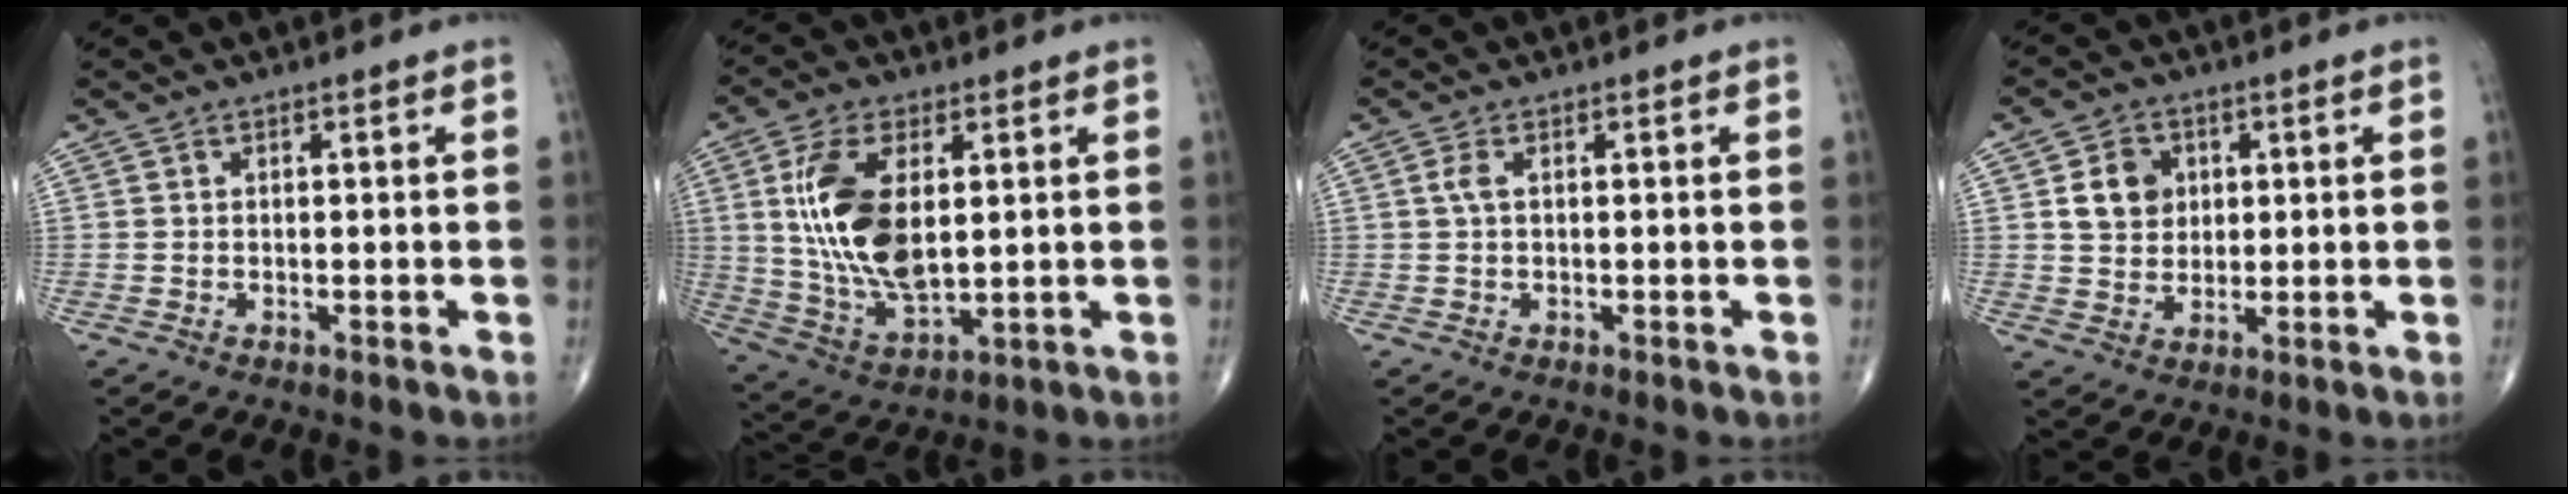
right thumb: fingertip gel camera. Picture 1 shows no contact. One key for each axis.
{"total": 15.6, "fx": 2.8, "fy": 7.8, "fz": 13.2, "tx": -0.256, "ty": -0.017, "tz": 0.062}
{"total": 1.6, "fx": 0.3, "fy": 0.8, "fz": 1.4, "tx": -0.037, "ty": 0.005, "tz": 0.007}
{"total": 6.9, "fx": 1.8, "fy": 5.8, "fz": 3.3, "tx": -0.032, "ty": -0.007, "tz": 0.031}